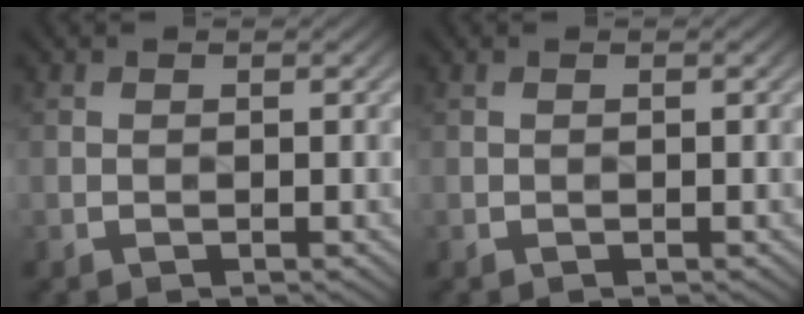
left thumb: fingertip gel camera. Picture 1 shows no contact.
{"total": 0.0}